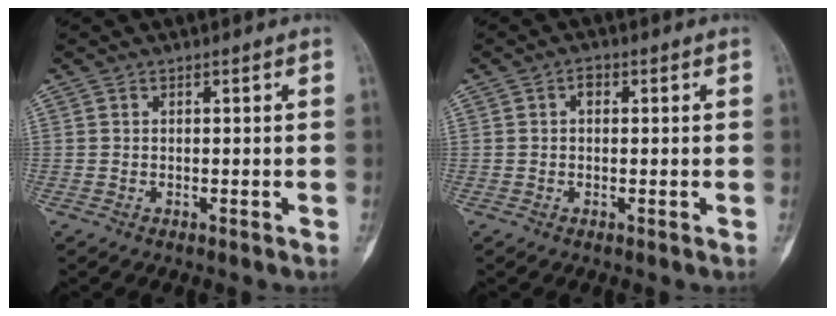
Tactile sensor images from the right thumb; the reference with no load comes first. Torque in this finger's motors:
{"motor_torque": [-0.34, -0.32, 0.30, 0.18, -0.08]}